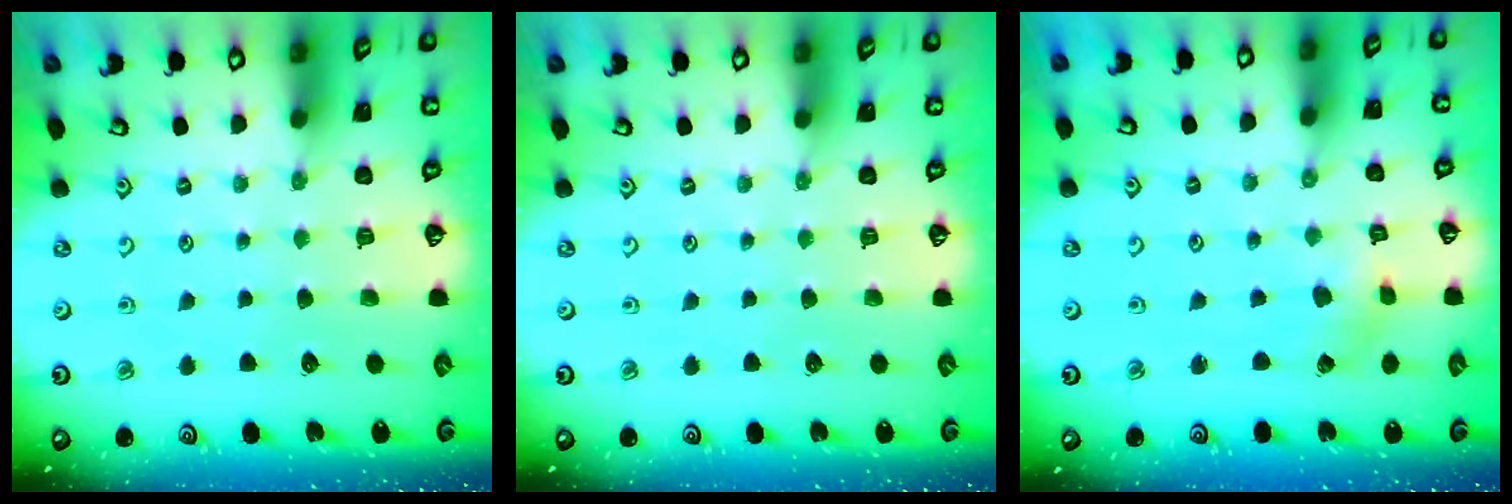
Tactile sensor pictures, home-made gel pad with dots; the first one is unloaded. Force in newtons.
{"total": 0.0}
{"total": 1.3, "press": 1.2, "slide": 0.3}